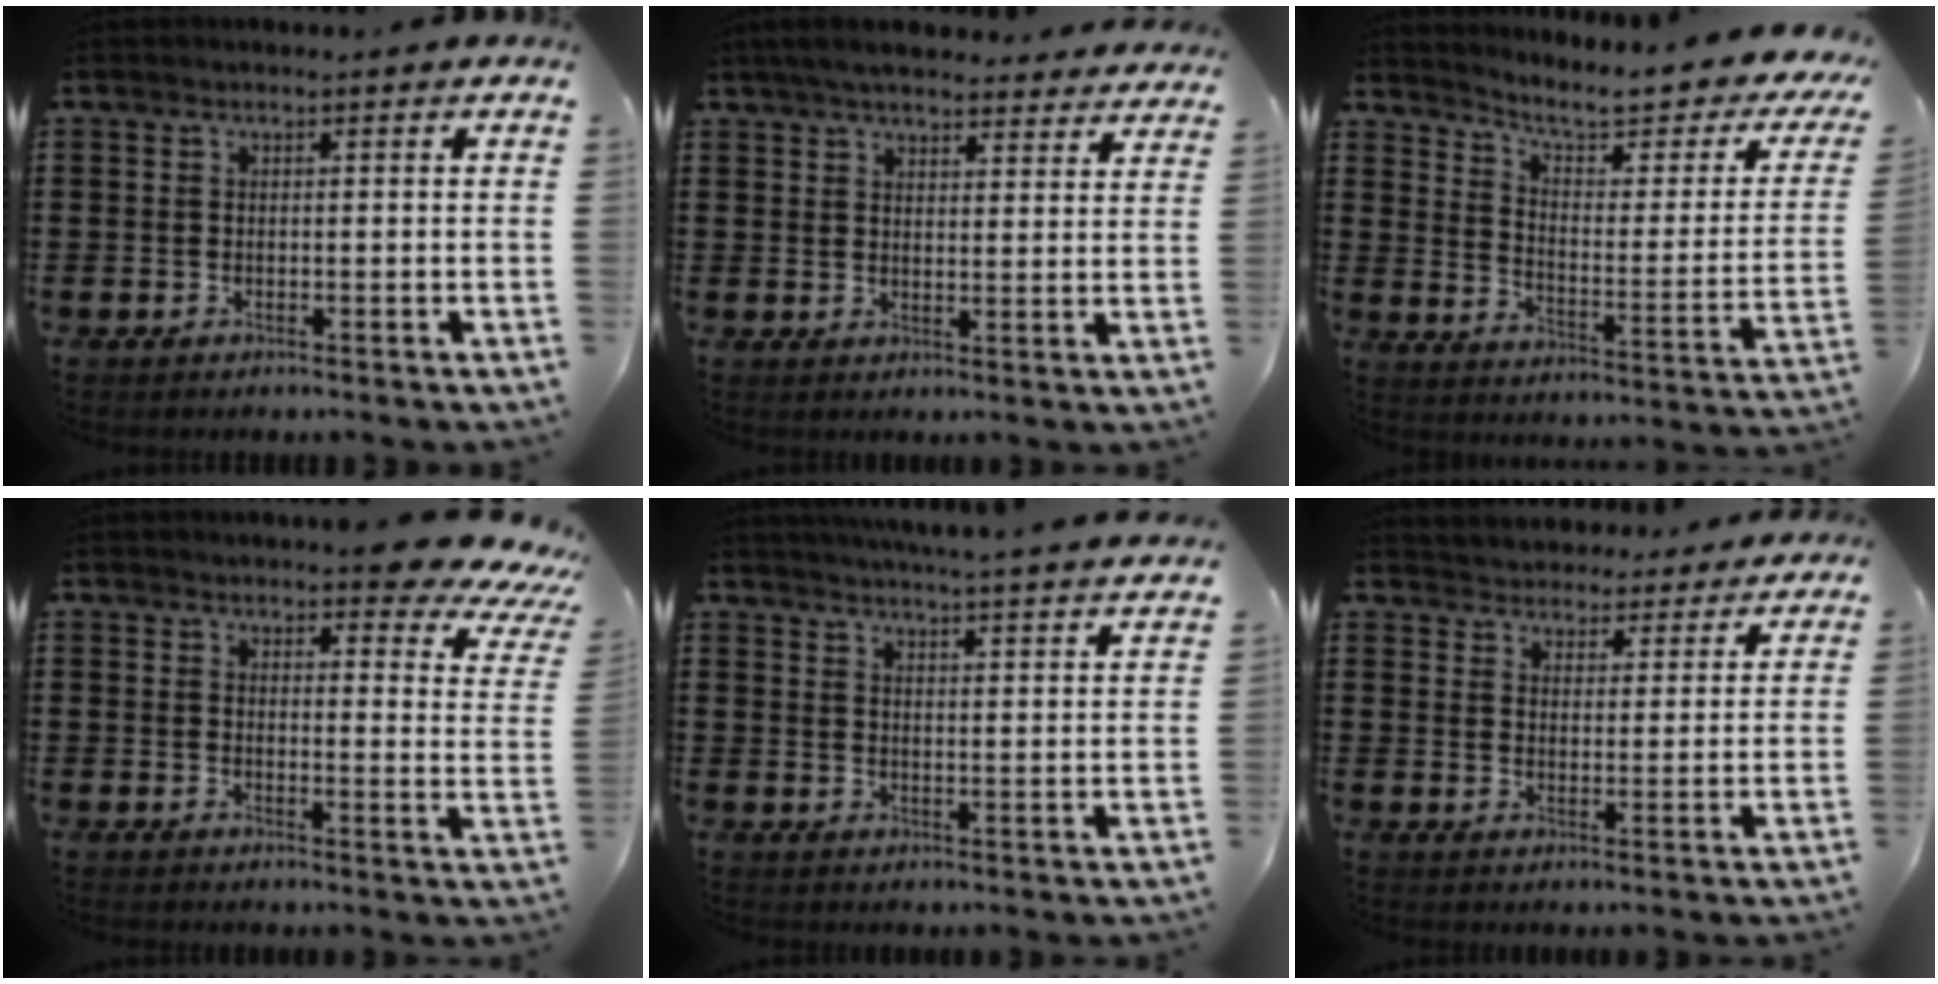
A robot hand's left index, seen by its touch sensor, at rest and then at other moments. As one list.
[{"total": 5.0, "force": [4.8, 0.6, 1.4], "torque": [-0.043, -0.013, 0.088]}, {"total": 5.7, "force": [4.3, 1.1, 3.6], "torque": [-0.077, -0.036, 0.063]}, {"total": 5.7, "force": [4.8, 1.0, 2.9], "torque": [-0.050, -0.025, 0.082]}, {"total": 4.5, "force": [4.3, -0.8, 0.7], "torque": [-0.031, -0.029, 0.074]}, {"total": 4.0, "force": [3.9, 0.5, -0.5], "torque": [-0.010, -0.022, 0.069]}]